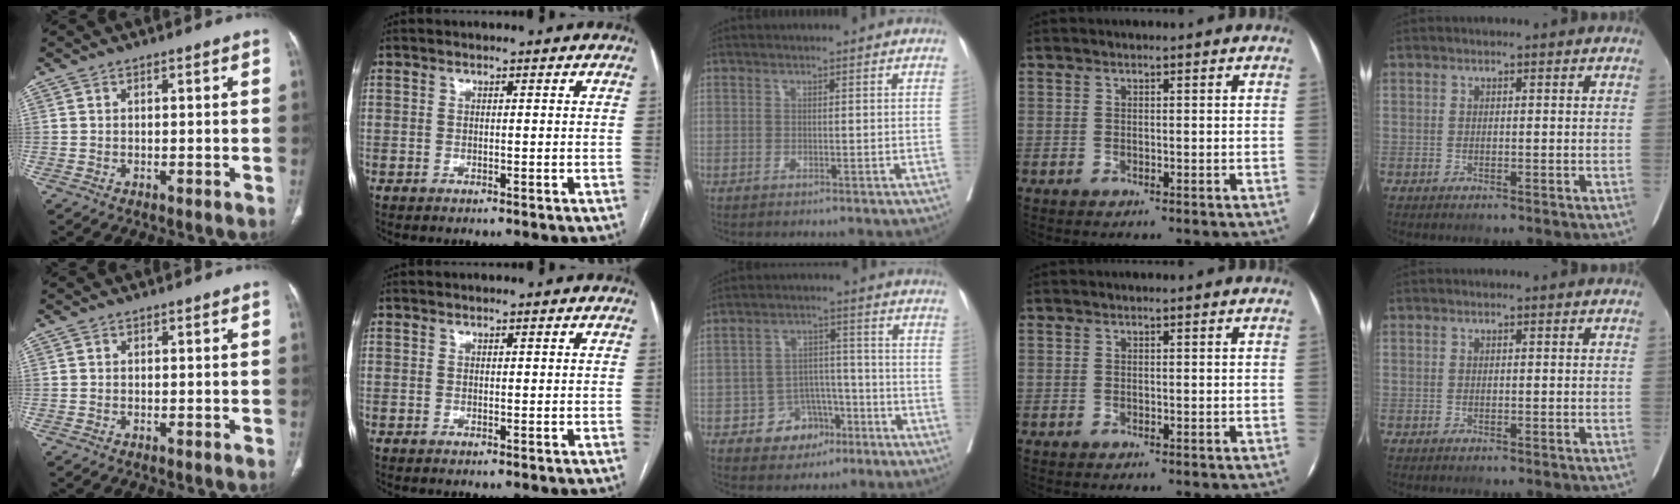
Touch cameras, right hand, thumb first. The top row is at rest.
{"middle": {"total": 6.7, "force": [-3.6, 5.1, 2.4], "torque": [-0.027, 0.019, -0.050]}}